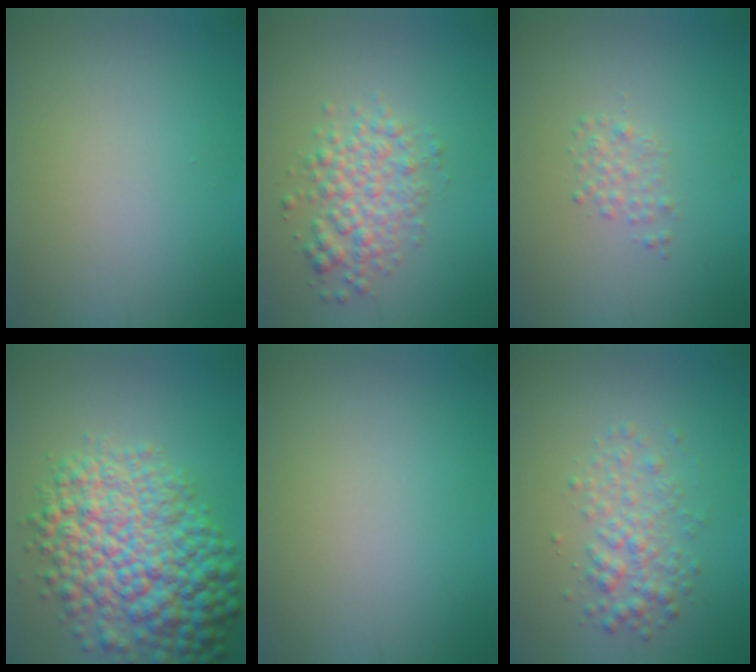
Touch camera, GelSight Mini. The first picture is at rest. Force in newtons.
{"total": 3.5, "press": 3.5, "slide": 0.1}
{"total": 1.2, "press": 1.2, "slide": 0.0}
{"total": 10.3, "press": 10.3, "slide": 0.2}
{"total": 0.0}
{"total": 2.7, "press": 2.7, "slide": 0.1}